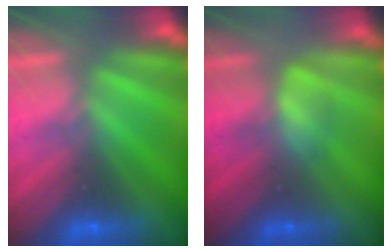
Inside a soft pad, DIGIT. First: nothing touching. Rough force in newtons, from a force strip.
{"total": 2.5}